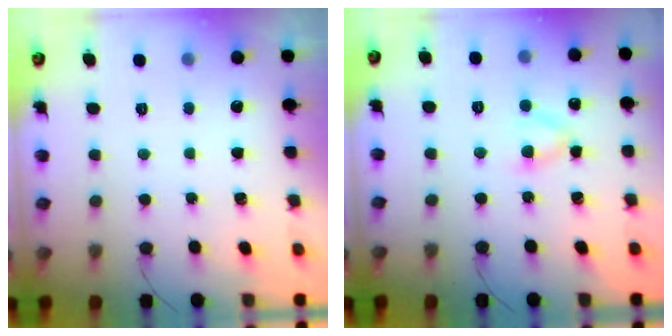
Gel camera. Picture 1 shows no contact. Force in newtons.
{"total": 3.5, "press": 3.3, "slide": 1.2}